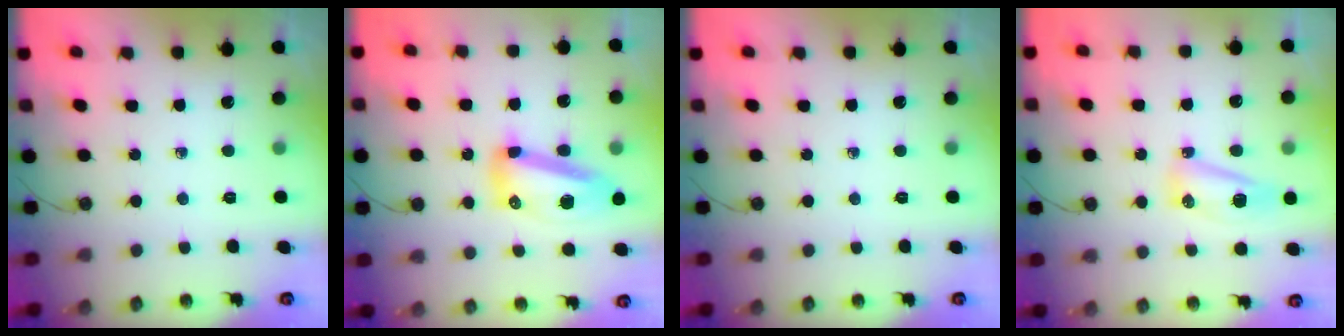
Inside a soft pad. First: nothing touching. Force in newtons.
{"total": 13.8, "press": 13.8, "slide": 1.5}
{"total": 0.0}
{"total": 13.5, "press": 9.4, "slide": 9.7}